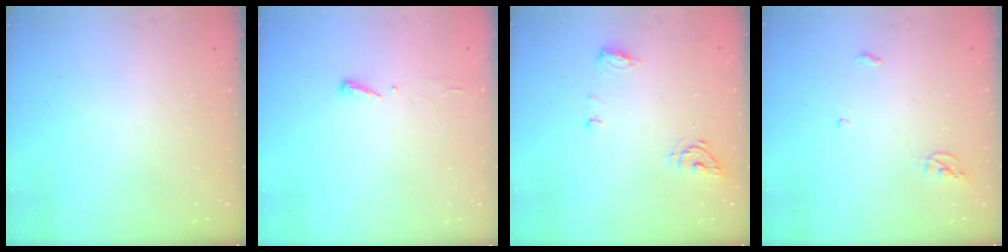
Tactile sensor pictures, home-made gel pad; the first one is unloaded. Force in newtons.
{"total": 2.9, "press": 2.9, "slide": 0.4}
{"total": 6.9, "press": 6.7, "slide": 1.7}
{"total": 3.8, "press": 3.8, "slide": 0.3}